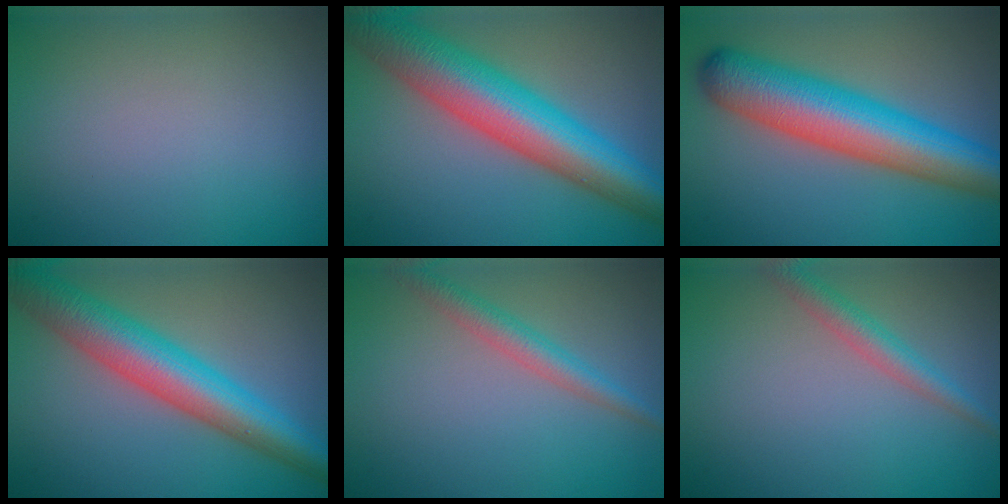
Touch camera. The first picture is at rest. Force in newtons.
{"total": 11.7, "press": 11.7, "slide": 0.5}
{"total": 10.7, "press": 10.7, "slide": 0.3}
{"total": 8.8, "press": 8.8, "slide": 0.2}
{"total": 2.9, "press": 2.9, "slide": 0.2}
{"total": 2.7, "press": 2.7, "slide": 0.2}